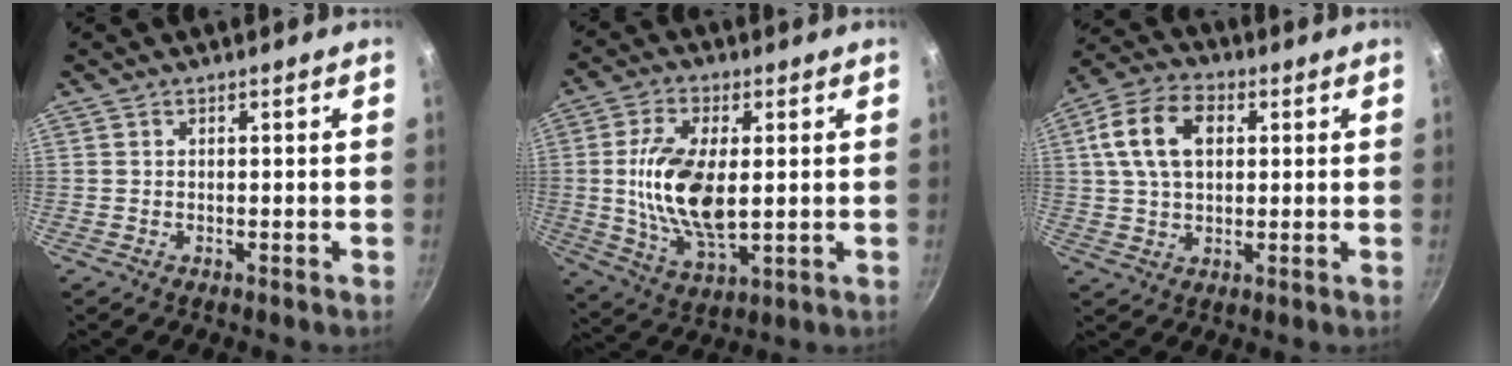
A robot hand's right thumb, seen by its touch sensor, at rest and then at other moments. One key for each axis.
{"total": 14.7, "fx": 1.0, "fy": 7.4, "fz": 12.7, "tx": -0.239, "ty": -0.005, "tz": 0.022}
{"total": 12.4, "fx": 2.9, "fy": 8.1, "fz": 8.9, "tx": -0.151, "ty": 0.013, "tz": 0.040}